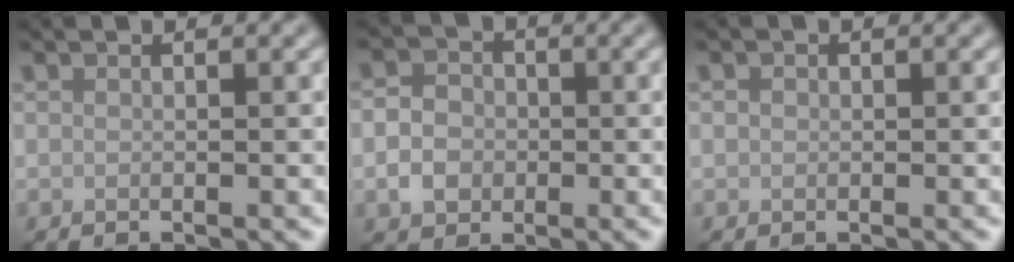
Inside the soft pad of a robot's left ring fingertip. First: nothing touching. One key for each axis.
{"total": 3.1, "fx": -0.8, "fy": 2.6, "fz": 1.6, "tx": -0.026, "ty": 0.002, "tz": -0.019}
{"total": 0.5, "fx": 0.0, "fy": 0.5, "fz": 0.1, "tx": 0.001, "ty": -0.002, "tz": -0.002}